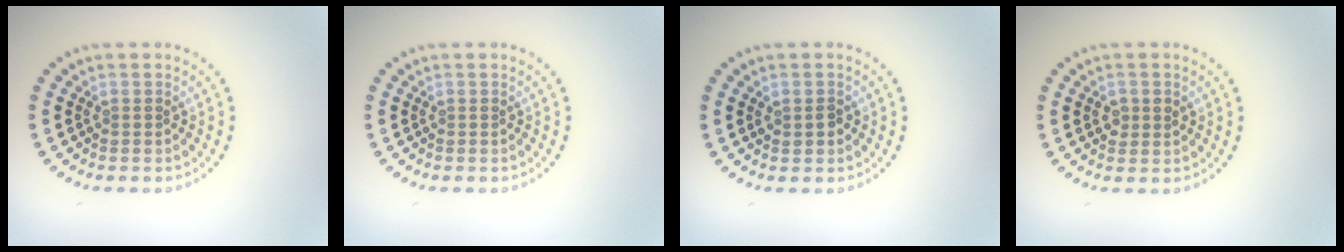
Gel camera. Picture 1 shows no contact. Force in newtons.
{"total": 0.0}
{"total": 1.3, "press": 1.3, "slide": 0.2}
{"total": 1.5, "press": 1.5, "slide": 0.2}